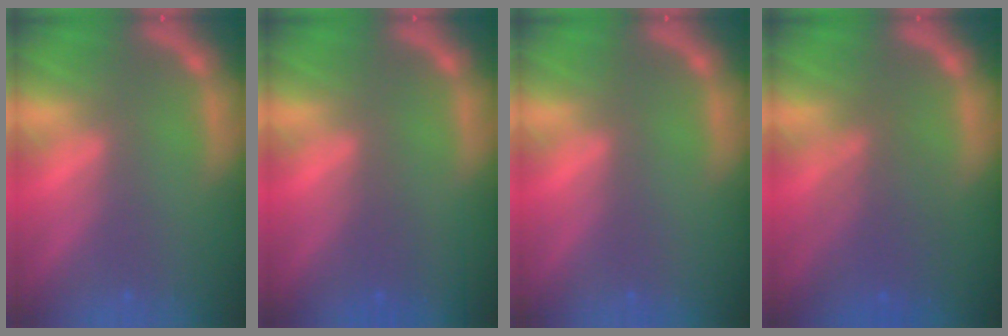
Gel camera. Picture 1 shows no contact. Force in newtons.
{"total": 1.5}
{"total": 0.0}
{"total": 5.0}